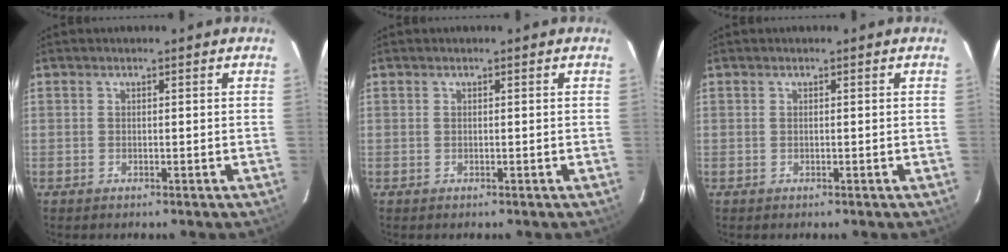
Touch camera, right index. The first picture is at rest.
{"total": 0.0}
{"total": 0.0}